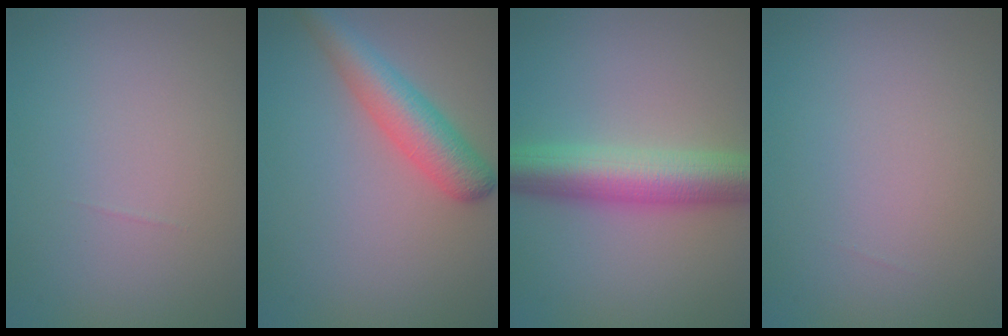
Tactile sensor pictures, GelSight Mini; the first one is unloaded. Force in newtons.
{"total": 4.7, "press": 4.7, "slide": 0.2}
{"total": 7.1, "press": 7.1, "slide": 0.0}
{"total": 0.0}